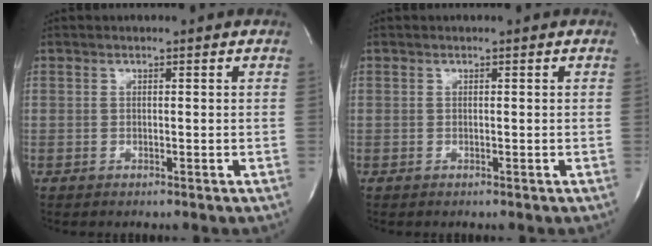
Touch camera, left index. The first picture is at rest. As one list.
[{"total": 0.0}]